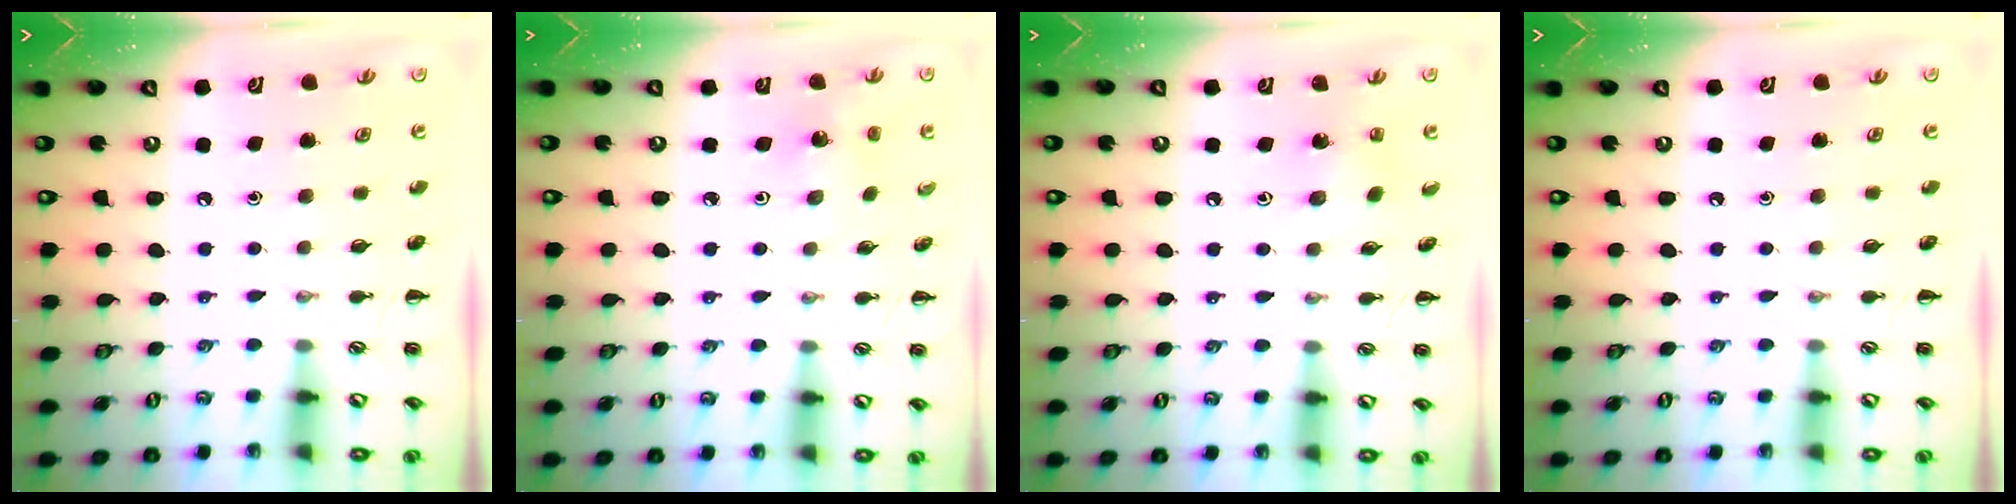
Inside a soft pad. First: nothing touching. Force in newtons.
{"total": 1.6, "press": 1.5, "slide": 0.5}
{"total": 2.0, "press": 1.9, "slide": 0.5}
{"total": 0.0}